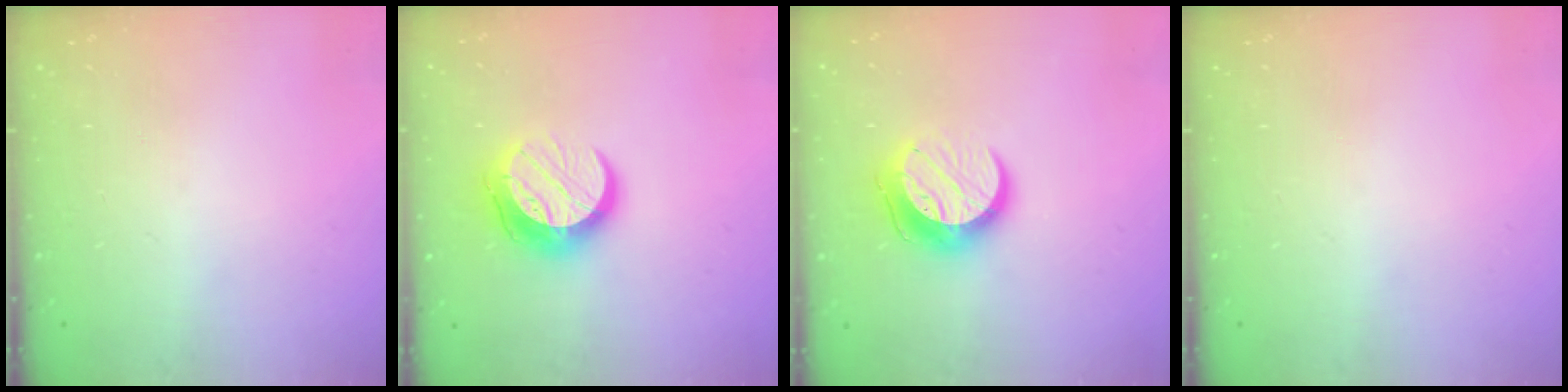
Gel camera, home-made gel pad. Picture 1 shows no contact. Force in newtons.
{"total": 12.2, "press": 12.2, "slide": 0.9}
{"total": 11.5, "press": 11.5, "slide": 0.9}
{"total": 0.0}